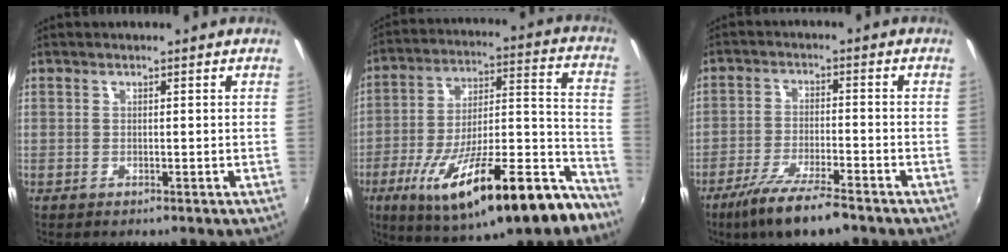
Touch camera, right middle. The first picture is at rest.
{"total": 27.2, "force": [-16.4, 7.7, 20.3], "torque": [-0.317, -0.023, -0.249]}
{"total": 10.6, "force": [-7.7, 2.0, 7.0], "torque": [-0.154, -0.028, -0.138]}